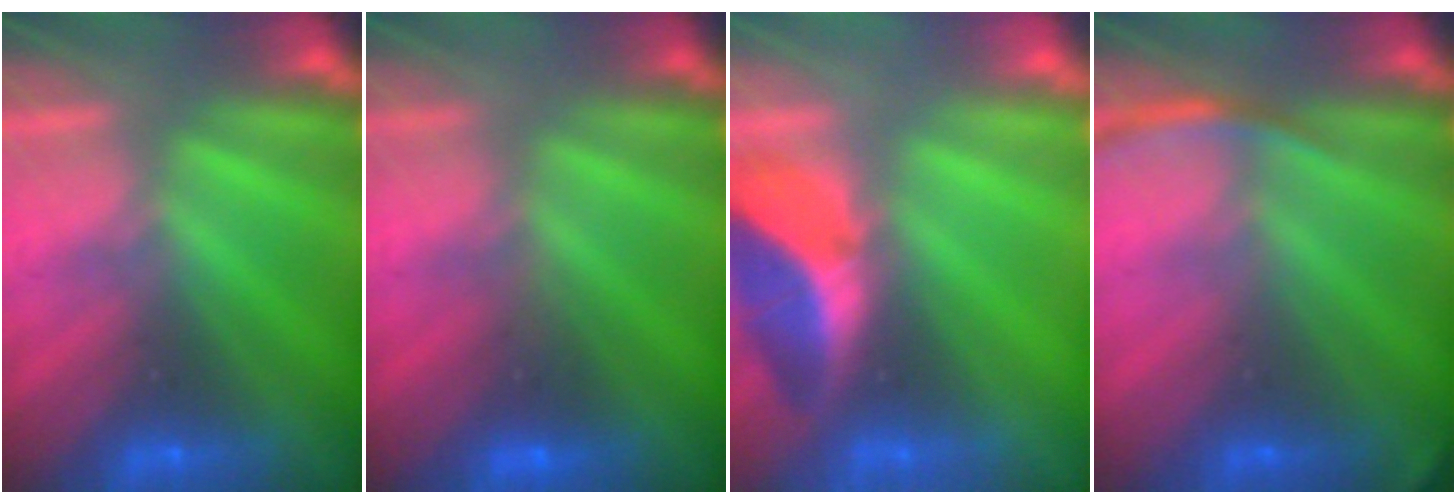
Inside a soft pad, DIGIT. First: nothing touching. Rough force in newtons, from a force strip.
{"total": 3.1}
{"total": 2.2}
{"total": 2.8}